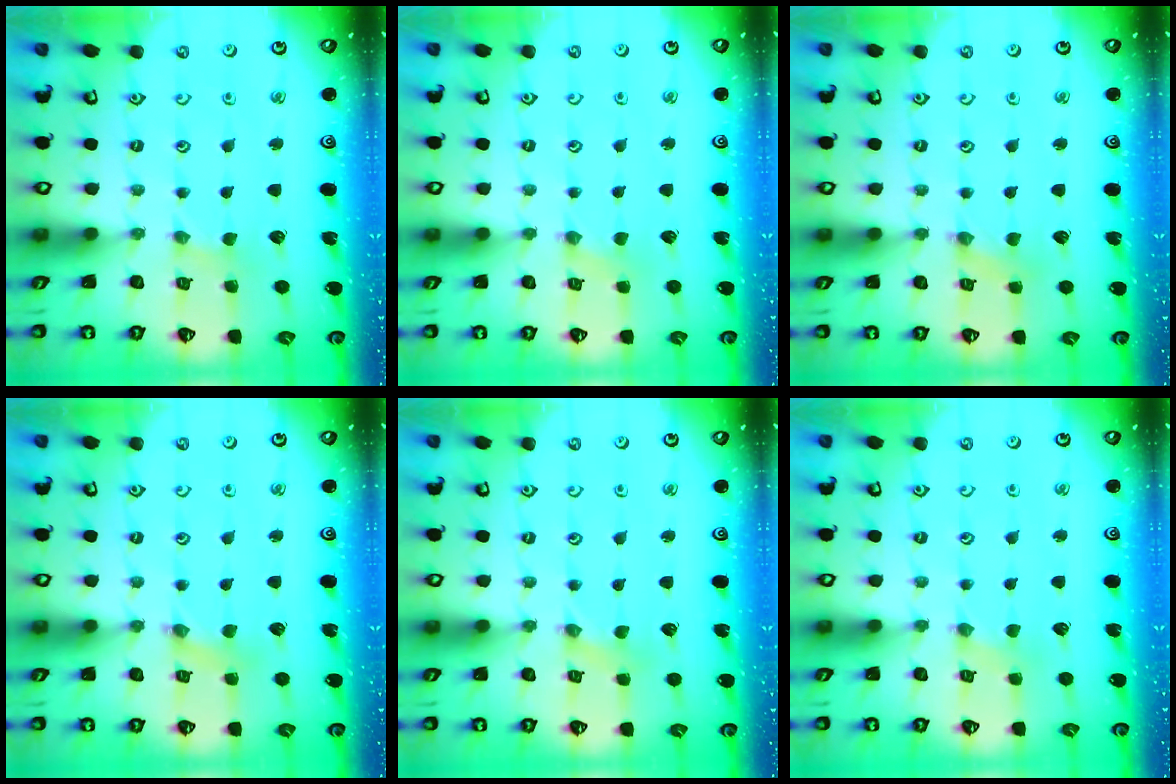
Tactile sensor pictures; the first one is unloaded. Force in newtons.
{"total": 0.0}
{"total": 0.9, "press": 0.9, "slide": 0.1}
{"total": 1.5, "press": 1.5, "slide": 0.3}
{"total": 0.0}
{"total": 0.0}